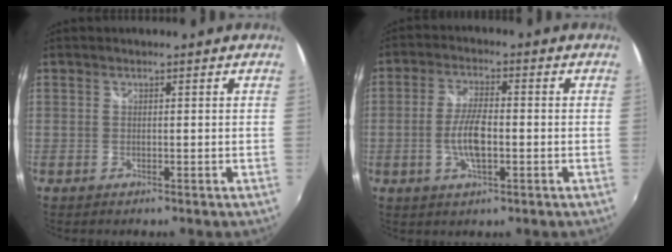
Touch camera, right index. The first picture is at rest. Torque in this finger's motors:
{"motor_torque": [0.25, -0.07, 0.18, 0.08]}